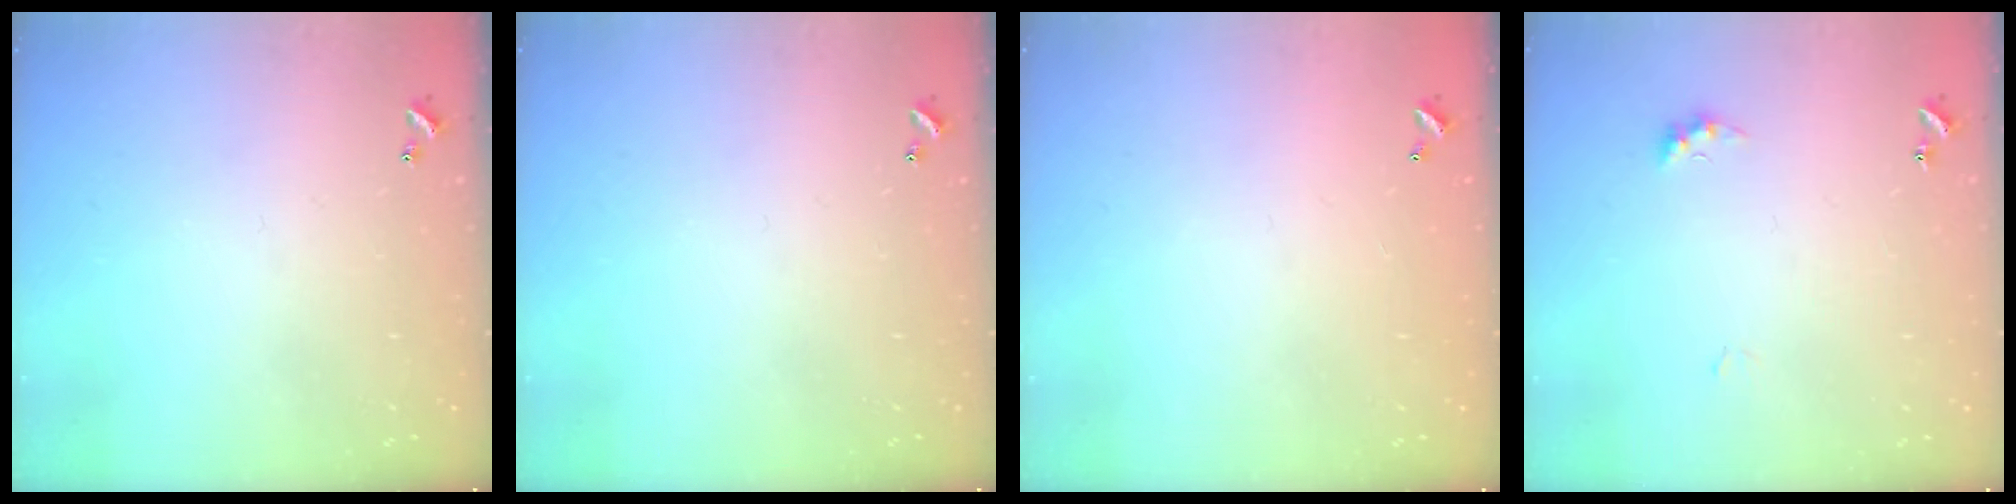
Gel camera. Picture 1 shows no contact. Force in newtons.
{"total": 0.0}
{"total": 3.0, "press": 3.0, "slide": 0.1}
{"total": 3.9, "press": 3.9, "slide": 0.7}